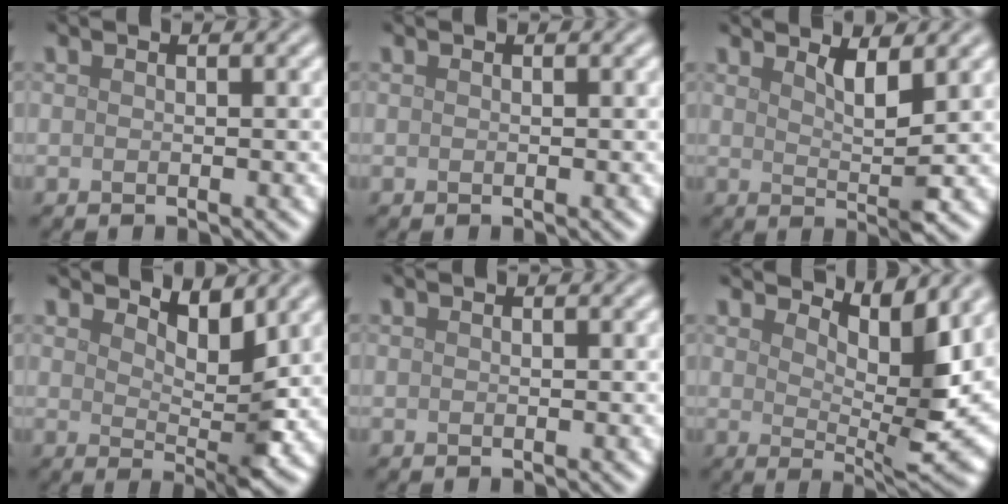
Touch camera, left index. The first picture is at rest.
{"total": 0.0}
{"total": 2.8, "force": [1.6, 0.6, 2.3], "torque": [-0.036, -0.008, 0.027]}
{"total": 3.7, "force": [2.5, 1.1, 2.5], "torque": [-0.047, -0.011, 0.039]}
{"total": 0.0}
{"total": 6.7, "force": [3.4, 2.1, 5.4], "torque": [-0.087, -0.016, 0.060]}